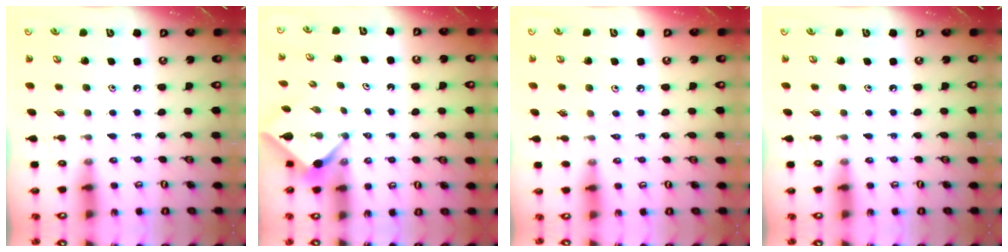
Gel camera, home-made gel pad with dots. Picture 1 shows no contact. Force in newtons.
{"total": 2.5, "press": 2.5, "slide": 0.3}
{"total": 2.9, "press": 2.9, "slide": 0.6}
{"total": 0.0}